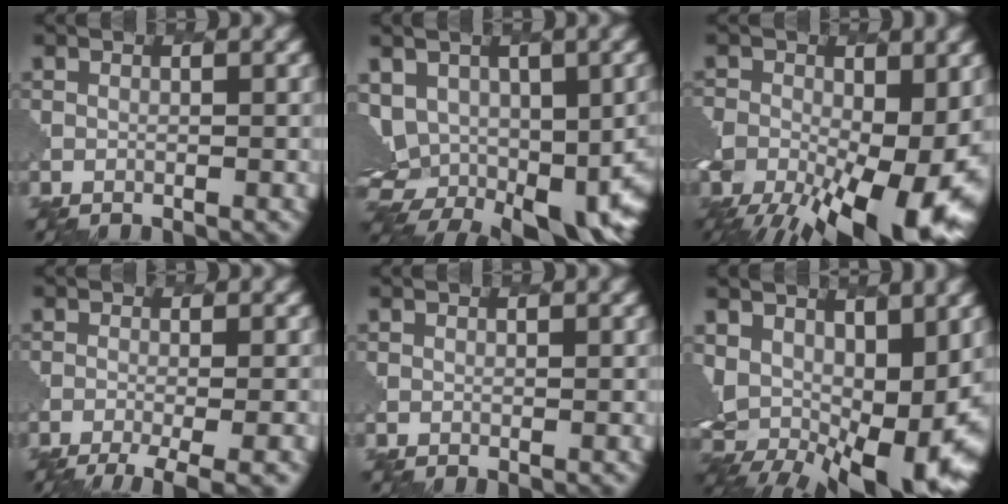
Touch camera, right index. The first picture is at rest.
{"total": 11.8, "force": [1.2, 8.0, 8.6], "torque": [-0.163, -0.020, 0.044]}
{"total": 17.2, "force": [-6.2, 8.9, 13.4], "torque": [-0.240, -0.043, -0.079]}
{"total": 5.5, "force": [-3.5, 1.2, 4.1], "torque": [-0.062, -0.012, -0.053]}
{"total": 0.5, "force": [0.5, -0.1, 0.1], "torque": [-0.010, -0.003, 0.009]}
{"total": 13.5, "force": [1.8, 7.8, 10.8], "torque": [-0.210, -0.032, 0.050]}